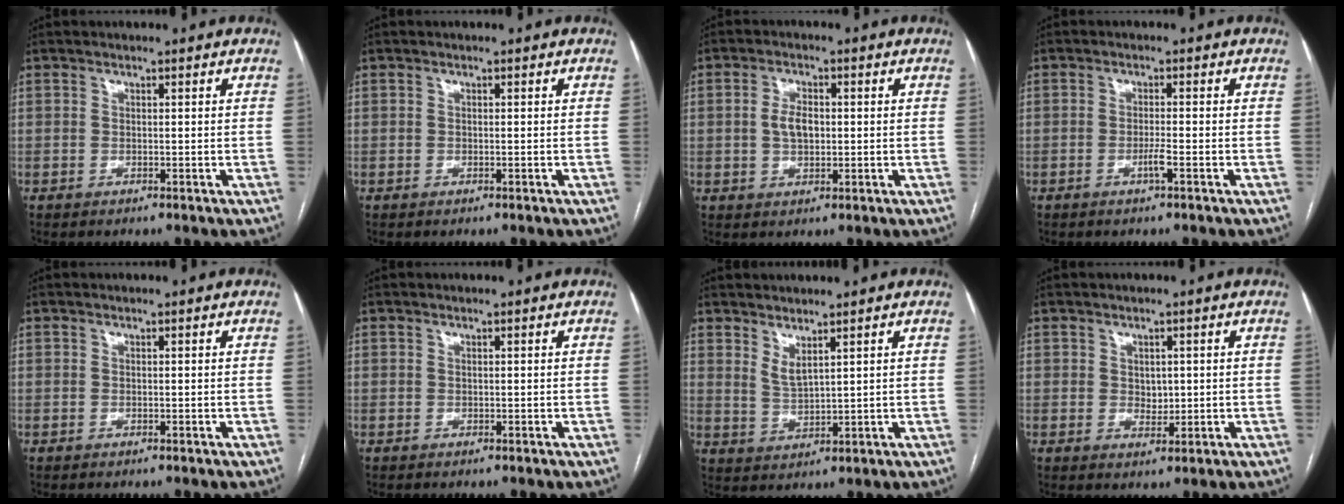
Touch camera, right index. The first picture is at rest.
{"total": 0.0}
{"total": 4.0, "force": [0.1, 2.2, 3.3], "torque": [-0.066, 0.007, 0.005]}
{"total": 2.0, "force": [-1.0, -0.2, 1.7], "torque": [-0.033, -0.002, -0.019]}
{"total": 0.0}
{"total": 0.0}
{"total": 2.8, "force": [2.1, 0.4, 1.9], "torque": [-0.042, -0.014, 0.049]}
{"total": 2.1, "force": [0.2, 1.6, 1.3], "torque": [-0.016, -0.003, 0.007]}